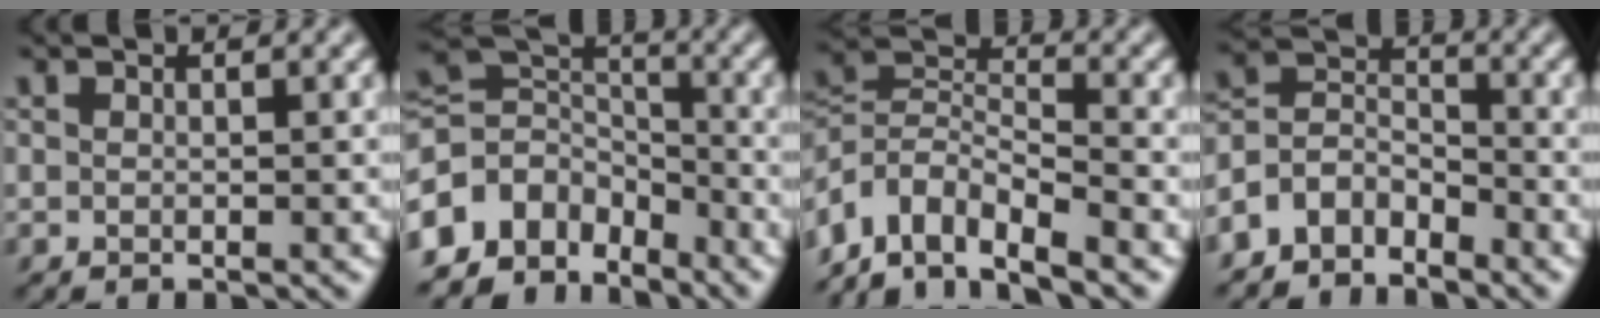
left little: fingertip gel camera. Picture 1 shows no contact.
{"total": 8.4, "force": [-5.2, 5.7, 3.2], "torque": [-0.066, 0.016, -0.116]}
{"total": 7.1, "force": [-5.2, 3.2, 3.8], "torque": [-0.066, 0.006, -0.113]}
{"total": 4.5, "force": [-3.4, 2.5, 1.4], "torque": [-0.029, 0.009, -0.075]}